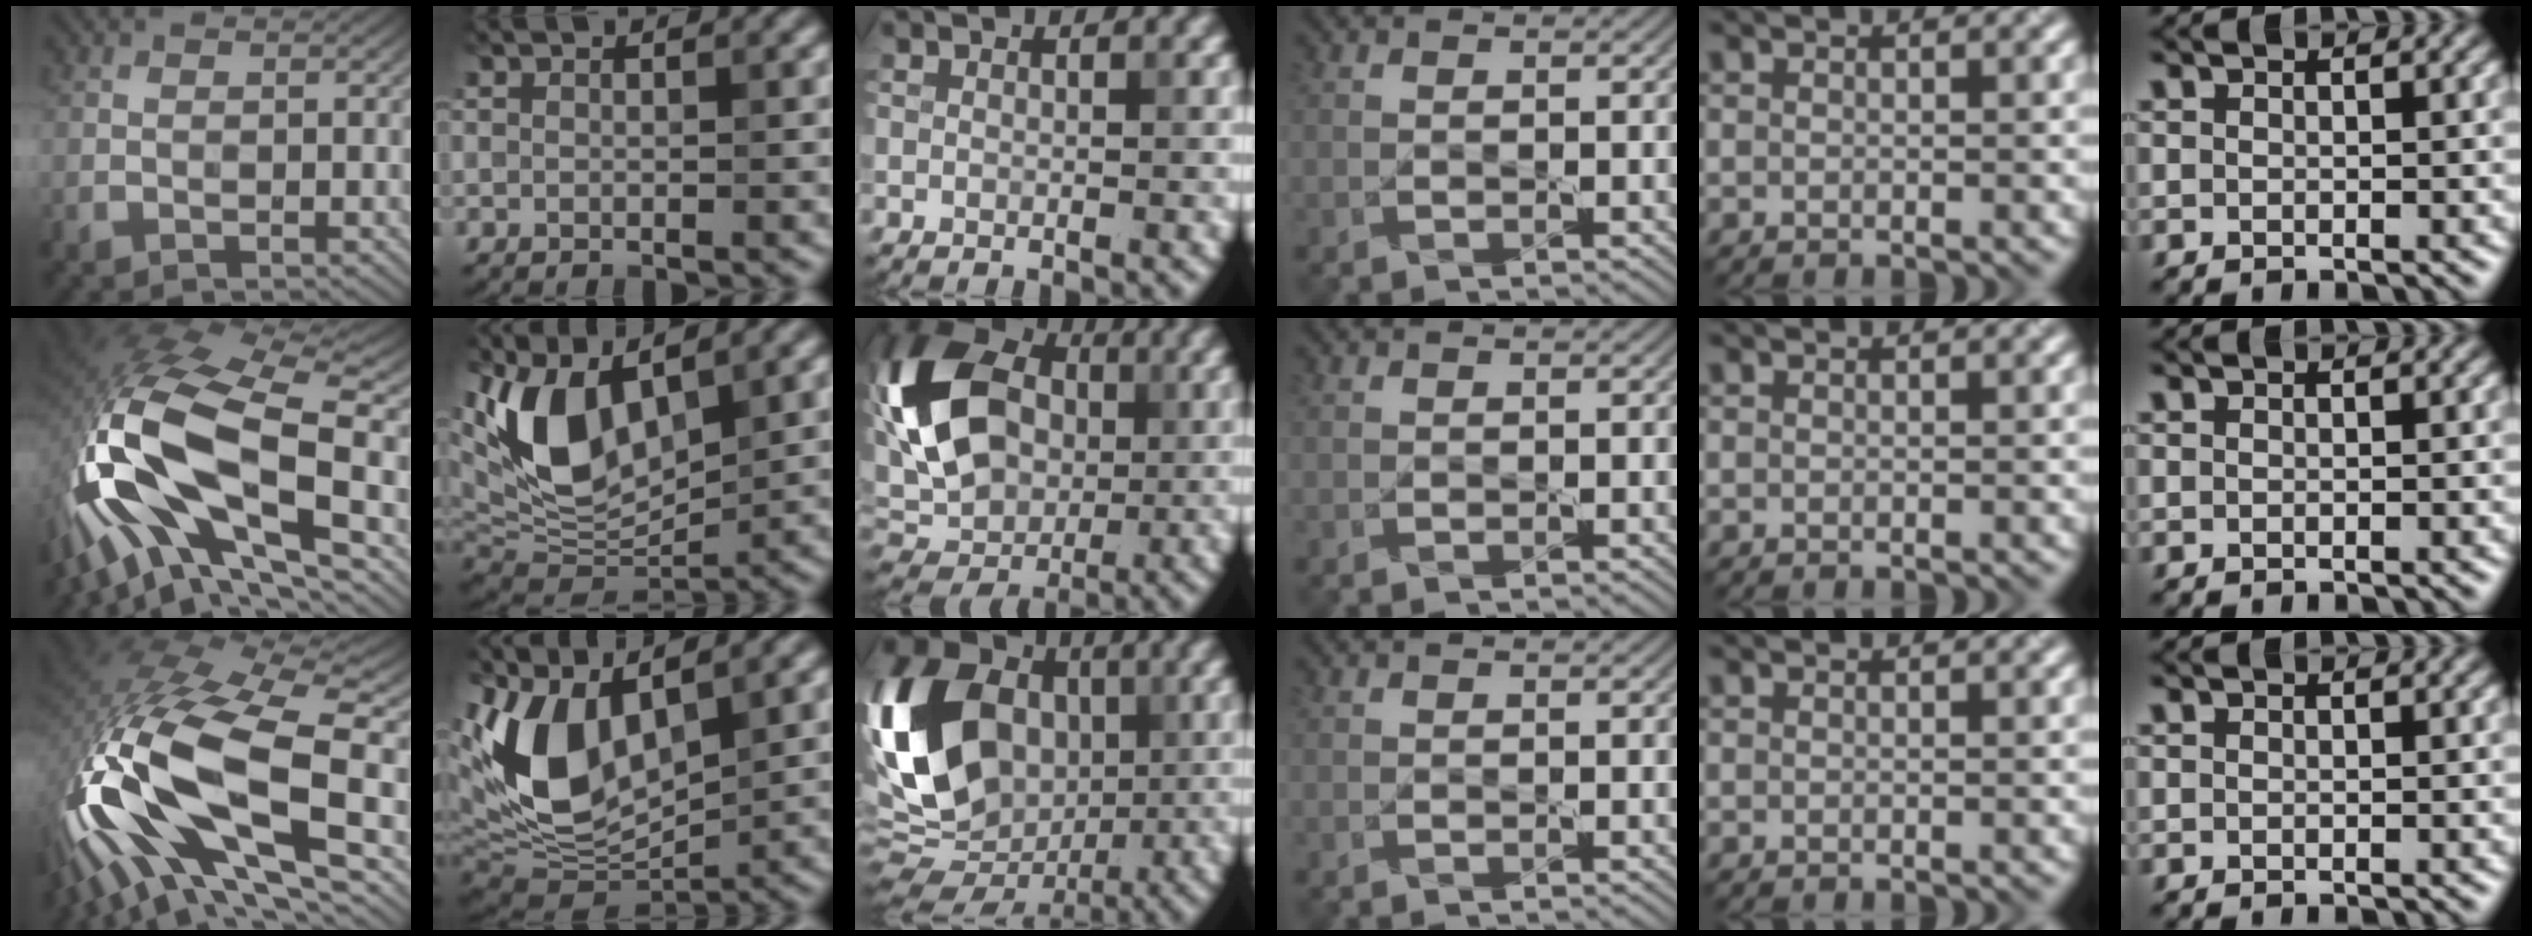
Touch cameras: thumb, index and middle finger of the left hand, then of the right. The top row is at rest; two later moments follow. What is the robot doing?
{"motion": "lift_and_place", "object": "knife"}